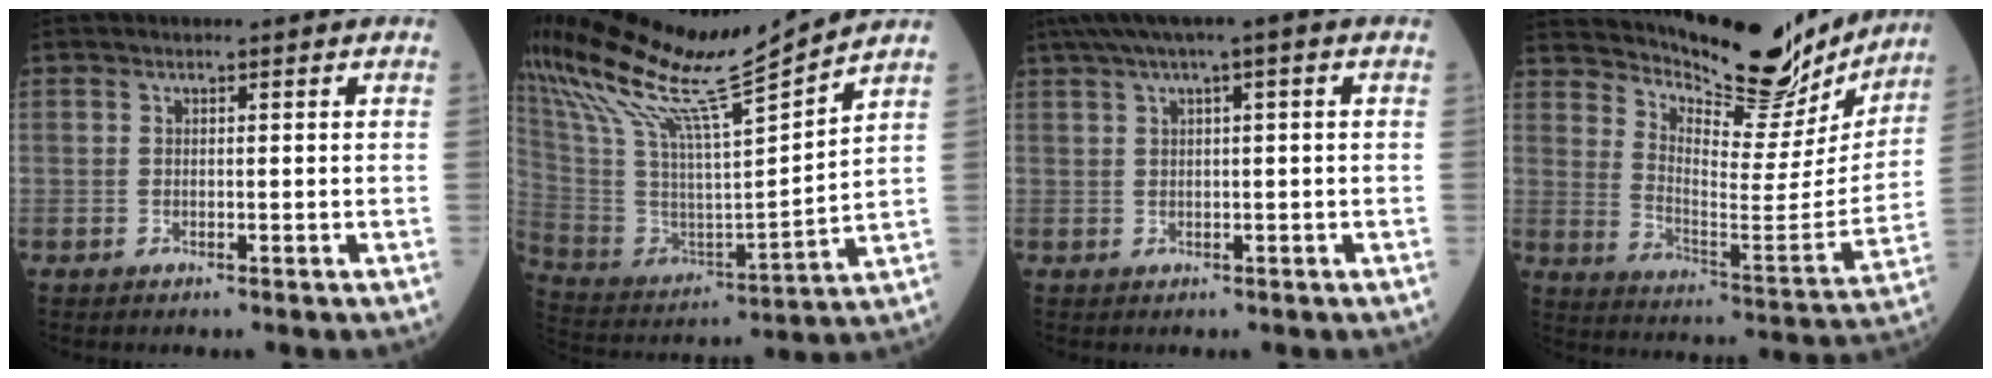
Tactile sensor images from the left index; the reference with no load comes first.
{"total": 20.7, "force": [17.6, -0.9, 10.8], "torque": [-0.214, -0.020, 0.319]}
{"total": 5.9, "force": [3.0, 0.2, 5.0], "torque": [-0.090, 0.036, 0.052]}
{"total": 20.2, "force": [18.4, 5.0, 6.7], "torque": [-0.104, -0.050, 0.255]}